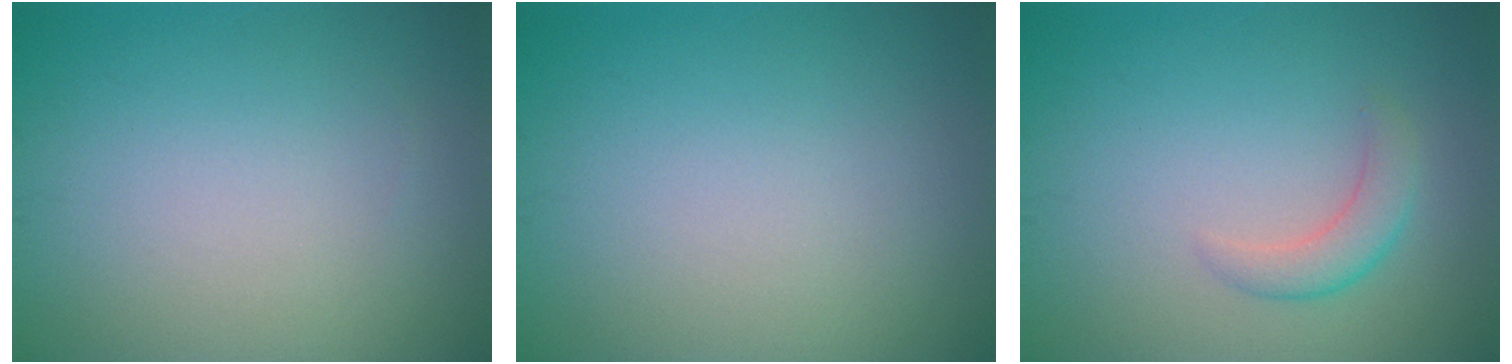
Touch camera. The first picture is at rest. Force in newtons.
{"total": 0.0}
{"total": 2.1, "press": 2.1, "slide": 0.1}